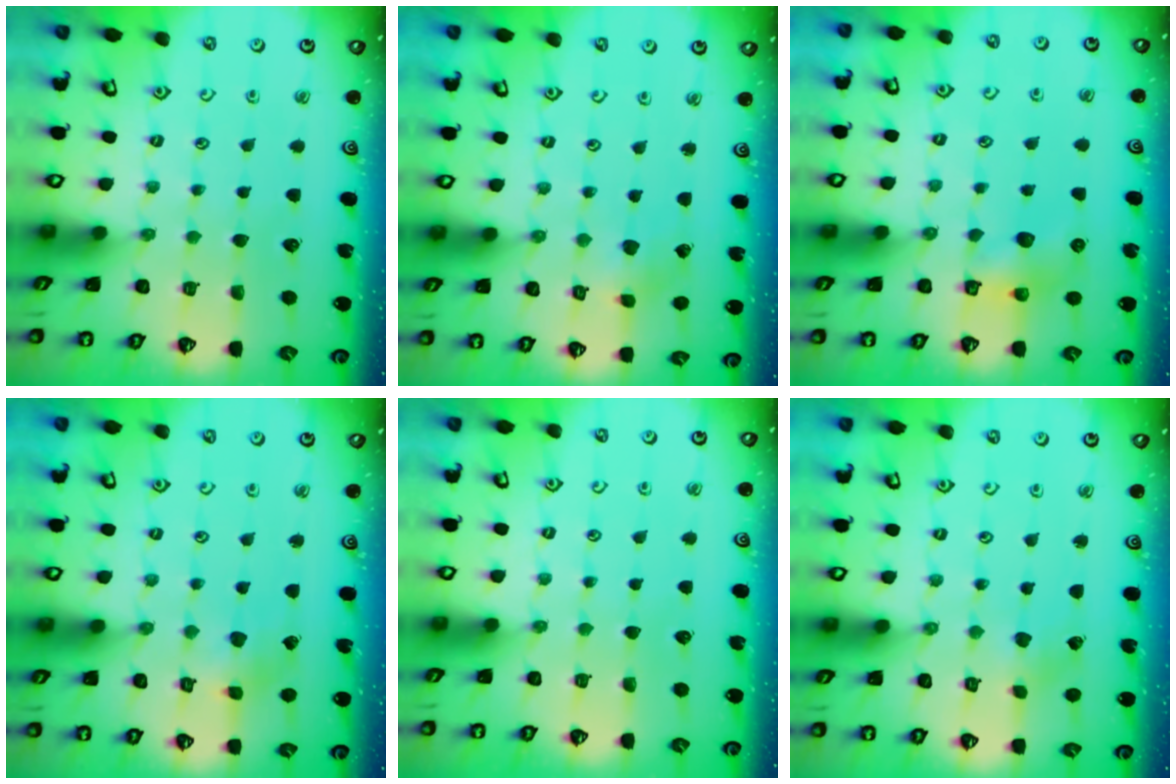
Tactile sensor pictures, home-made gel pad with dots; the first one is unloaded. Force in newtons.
{"total": 2.5, "press": 2.4, "slide": 0.3}
{"total": 7.8, "press": 7.8, "slide": 0.5}
{"total": 2.7, "press": 2.7, "slide": 0.3}
{"total": 0.0}
{"total": 0.5, "press": 0.5, "slide": 0.0}